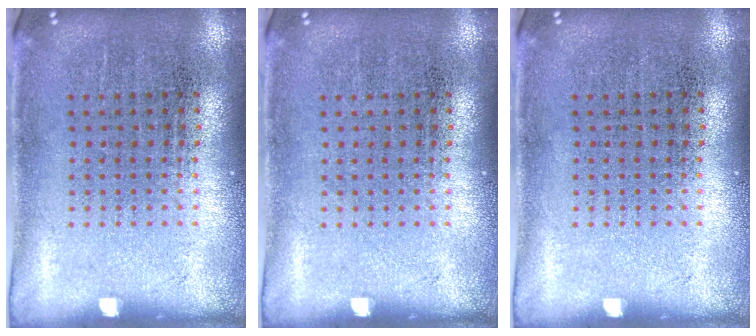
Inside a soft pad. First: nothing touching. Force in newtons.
{"total": 0.0}
{"total": 0.0}